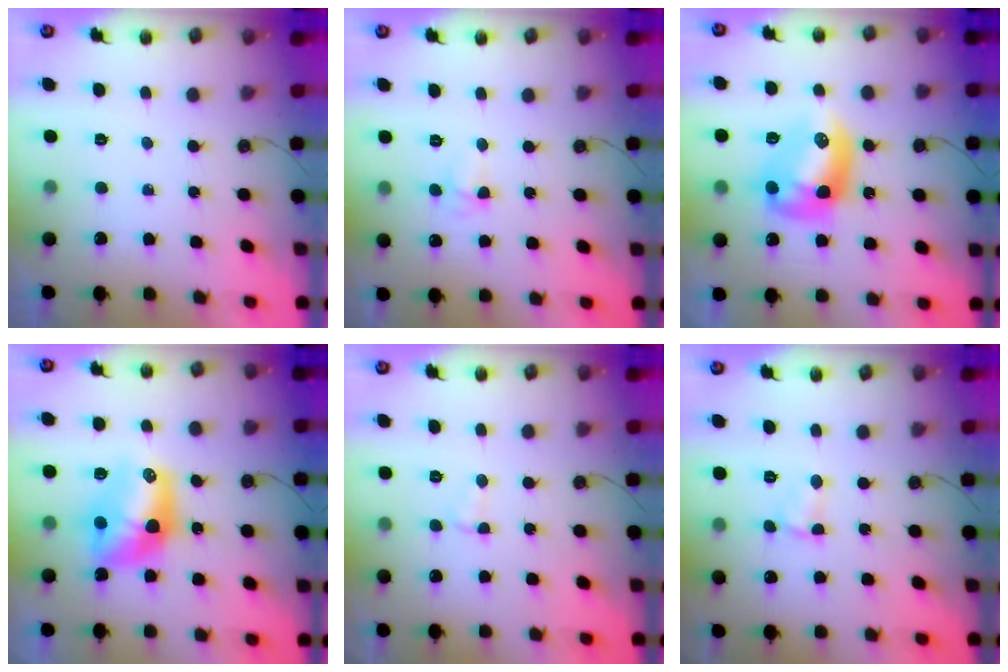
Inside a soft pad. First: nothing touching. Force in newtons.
{"total": 3.8, "press": 3.7, "slide": 0.8}
{"total": 12.6, "press": 12.6, "slide": 0.9}
{"total": 12.3, "press": 12.2, "slide": 1.1}
{"total": 1.8, "press": 1.7, "slide": 0.4}
{"total": 2.3, "press": 2.3, "slide": 0.3}